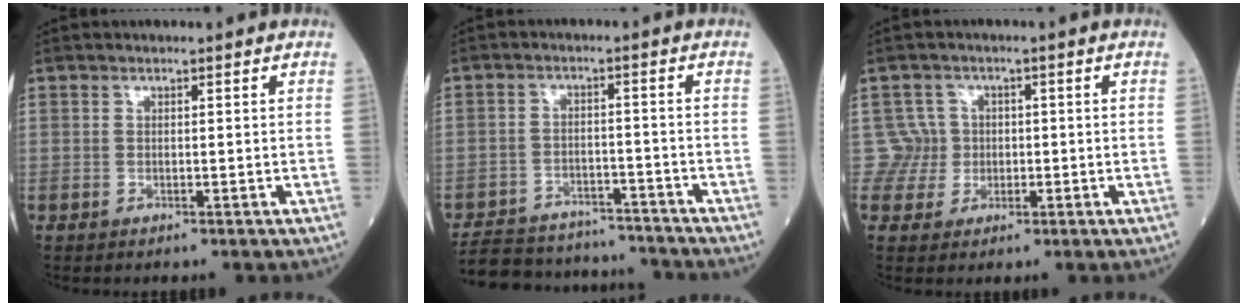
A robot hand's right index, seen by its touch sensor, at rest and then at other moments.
{"total": 14.5, "force": [-13.5, 4.1, 3.2], "torque": [-0.058, 0.018, -0.194]}
{"total": 3.9, "force": [0.0, 3.8, -0.8], "torque": [0.039, 0.011, -0.004]}